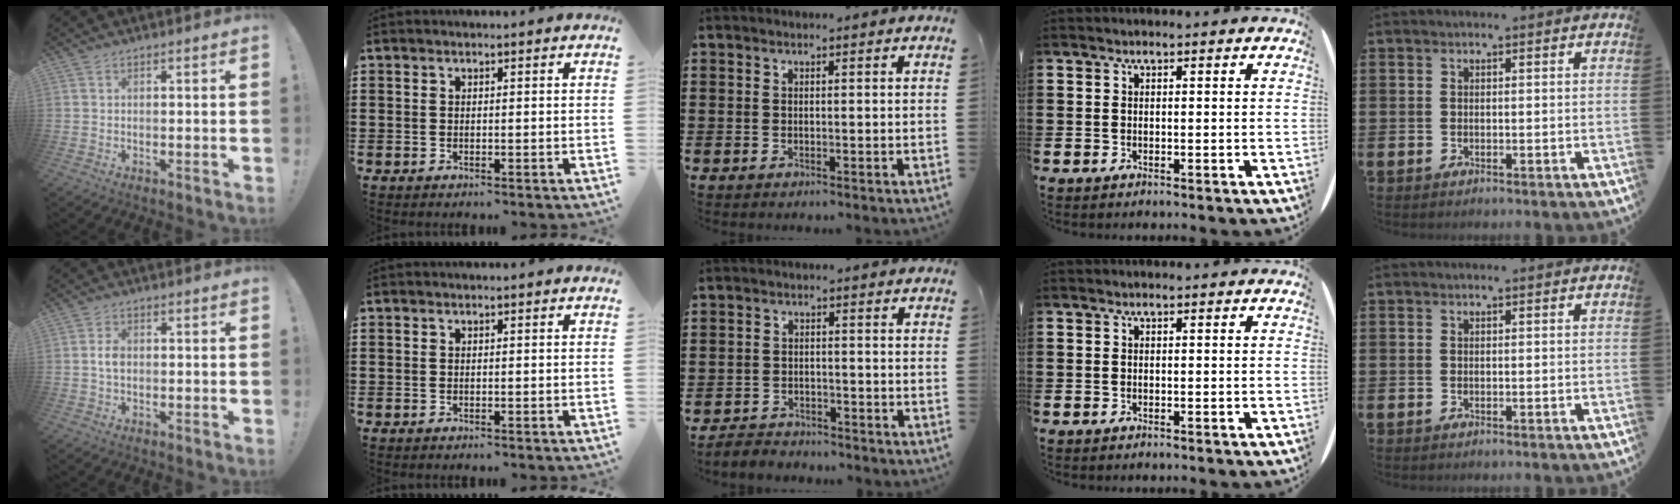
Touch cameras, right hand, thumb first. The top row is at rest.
{"thumb": {"total": 2.9, "force": [-0.2, 1.7, 2.4], "torque": [-0.045, 0.002, -0.008]}, "middle": {"total": 3.0, "force": [-2.8, 0.7, -0.3], "torque": [-0.002, 0.001, -0.064]}}